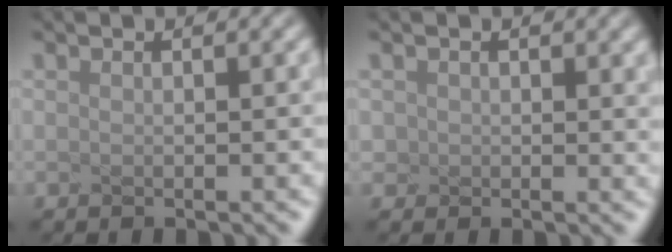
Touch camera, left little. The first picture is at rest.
{"total": 1.0, "force": [0.4, -0.5, -0.8], "torque": [-0.021, -0.008, 0.050]}